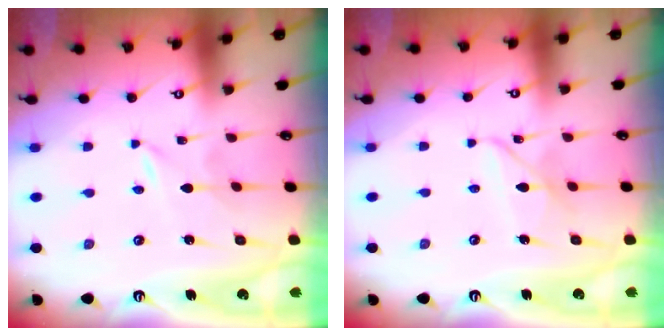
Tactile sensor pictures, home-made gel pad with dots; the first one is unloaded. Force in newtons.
{"total": 6.8, "press": 6.8, "slide": 0.5}